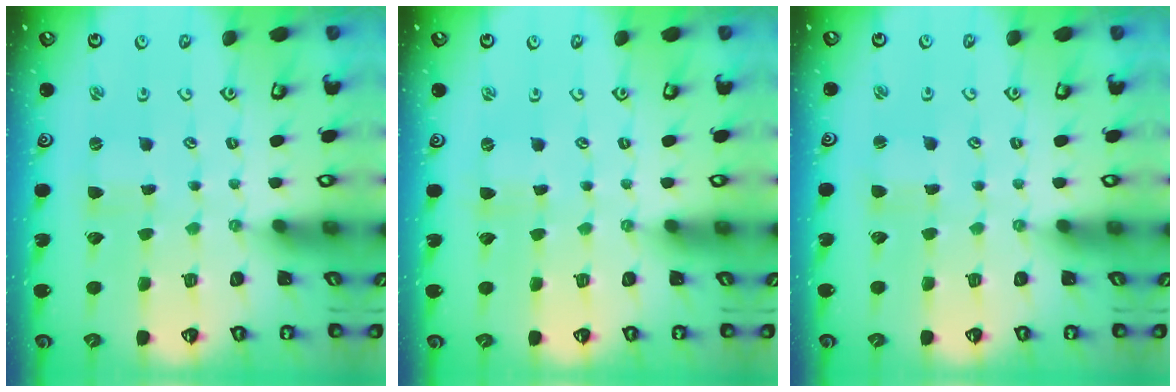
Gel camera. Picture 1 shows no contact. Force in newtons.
{"total": 0.0}
{"total": 2.2, "press": 2.2, "slide": 0.2}